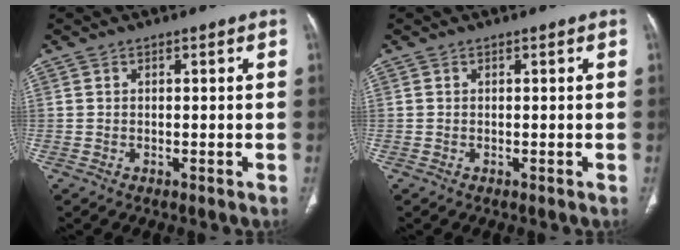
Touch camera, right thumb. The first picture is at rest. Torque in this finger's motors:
{"motor_torque": [0.27, 0.03, 0.11, -0.12, -0.09]}